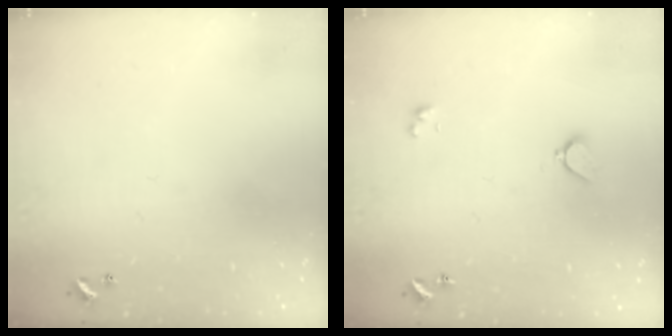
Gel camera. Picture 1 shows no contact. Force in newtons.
{"total": 2.1, "press": 2.0, "slide": 0.5}